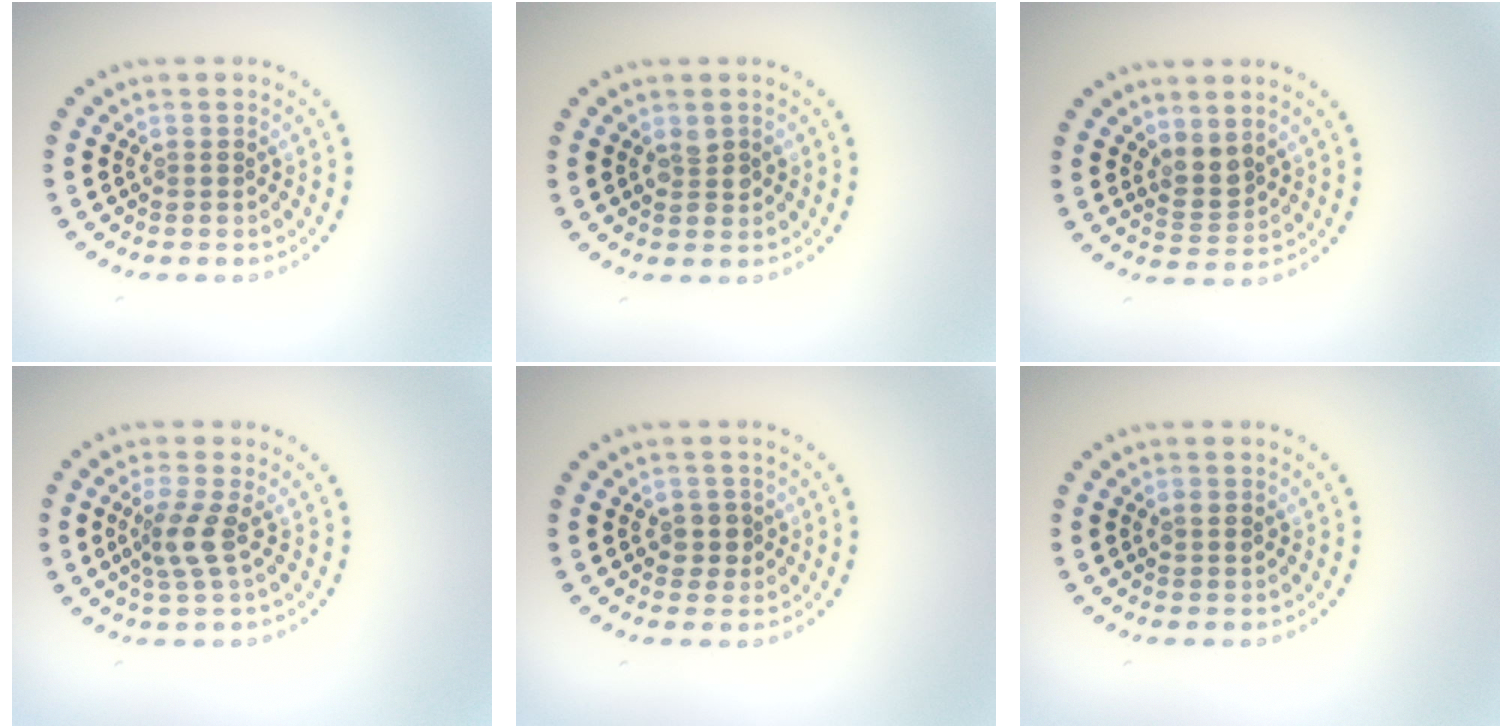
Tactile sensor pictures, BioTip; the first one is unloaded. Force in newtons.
{"total": 1.2, "press": 1.1, "slide": 0.1}
{"total": 2.3, "press": 1.9, "slide": 1.2}
{"total": 2.4, "press": 1.8, "slide": 1.6}
{"total": 1.8, "press": 1.6, "slide": 0.8}
{"total": 0.9, "press": 0.9, "slide": 0.1}